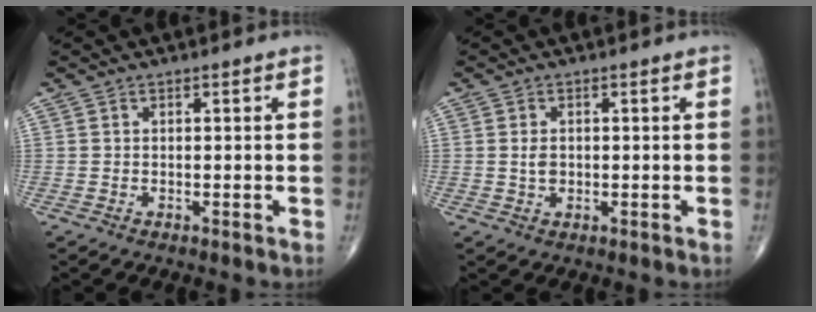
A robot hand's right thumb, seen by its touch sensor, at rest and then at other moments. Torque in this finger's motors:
{"motor_torque": [-0.45, 0.58, 0.49, 0.14, 0.03]}